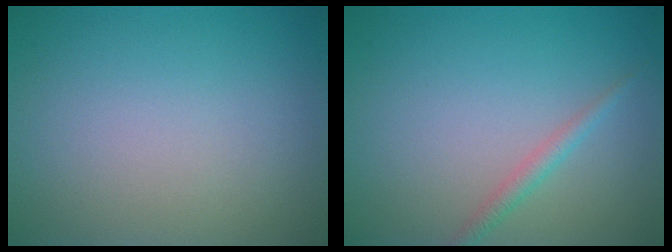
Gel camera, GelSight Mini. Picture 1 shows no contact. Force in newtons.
{"total": 1.4, "press": 1.4, "slide": 0.1}